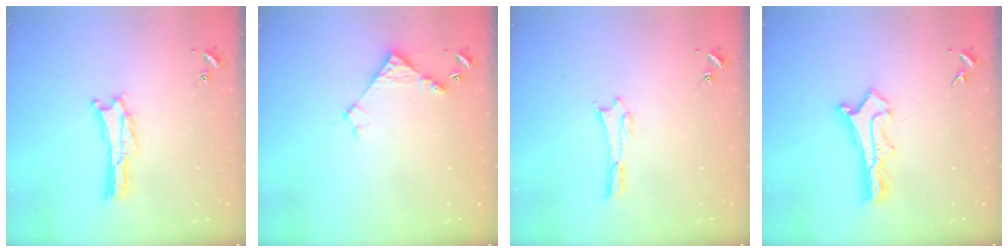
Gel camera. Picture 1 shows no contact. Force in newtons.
{"total": 3.8, "press": 3.8, "slide": 0.3}
{"total": 0.0}
{"total": 2.6, "press": 2.6, "slide": 0.2}